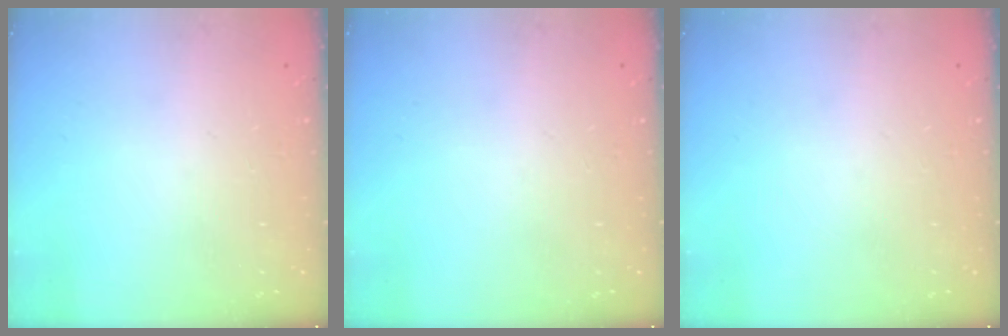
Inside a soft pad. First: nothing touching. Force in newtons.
{"total": 0.0}
{"total": 0.0}